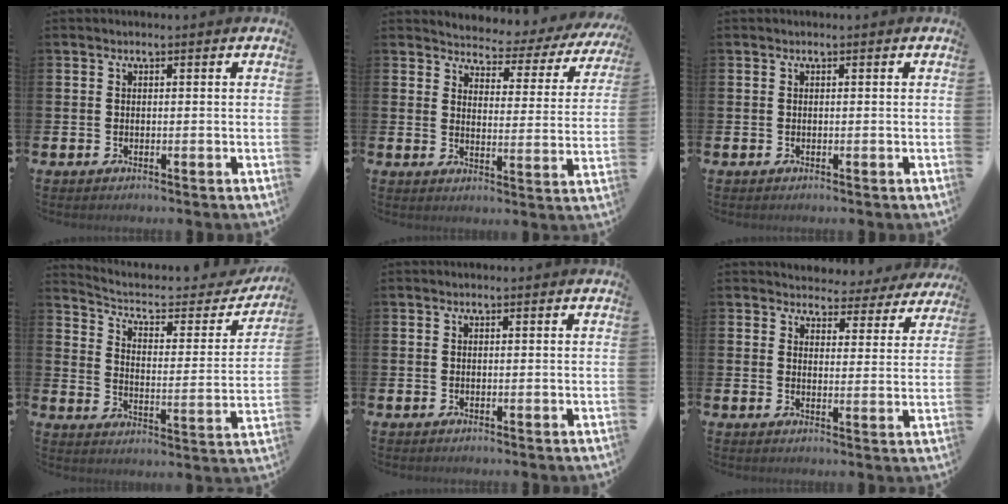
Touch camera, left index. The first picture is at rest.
{"total": 3.5, "force": [3.3, 1.1, 0.3], "torque": [-0.025, -0.039, 0.047]}
{"total": 0.0}
{"total": 5.9, "force": [5.0, 2.3, 2.1], "torque": [-0.070, -0.035, 0.078]}
{"total": 0.0}
{"total": 3.9, "force": [3.6, 1.5, 0.1], "torque": [-0.011, -0.029, 0.059]}